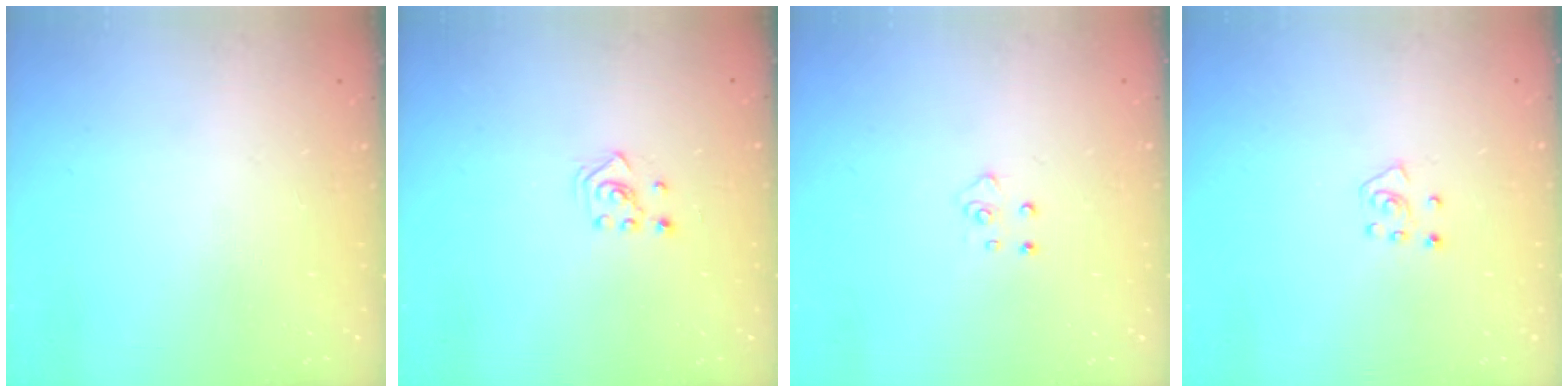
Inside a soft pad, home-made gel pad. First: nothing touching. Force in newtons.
{"total": 2.3, "press": 2.2, "slide": 0.7}
{"total": 3.9, "press": 3.8, "slide": 0.4}
{"total": 5.4, "press": 5.4, "slide": 0.6}